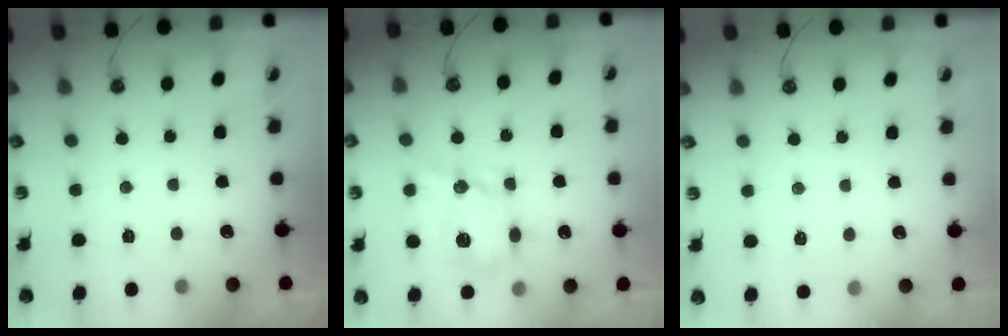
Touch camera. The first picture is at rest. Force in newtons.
{"total": 12.8, "press": 12.8, "slide": 0.2}
{"total": 4.1, "press": 4.0, "slide": 0.4}